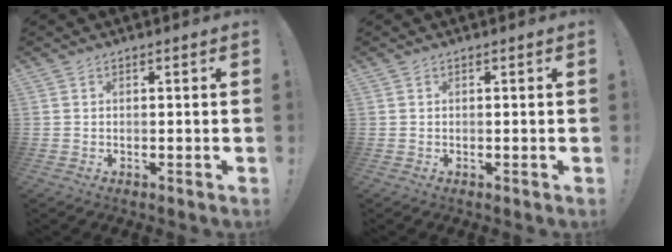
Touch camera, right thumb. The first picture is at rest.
{"total": 0.0}